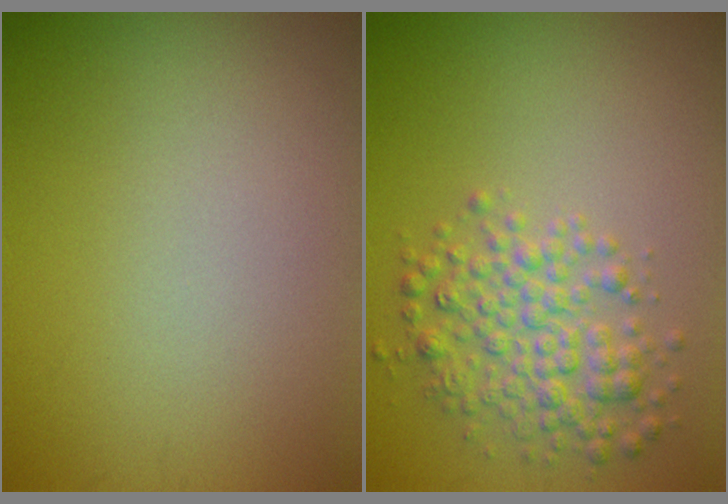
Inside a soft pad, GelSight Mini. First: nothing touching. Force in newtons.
{"total": 3.9, "press": 3.9, "slide": 0.1}